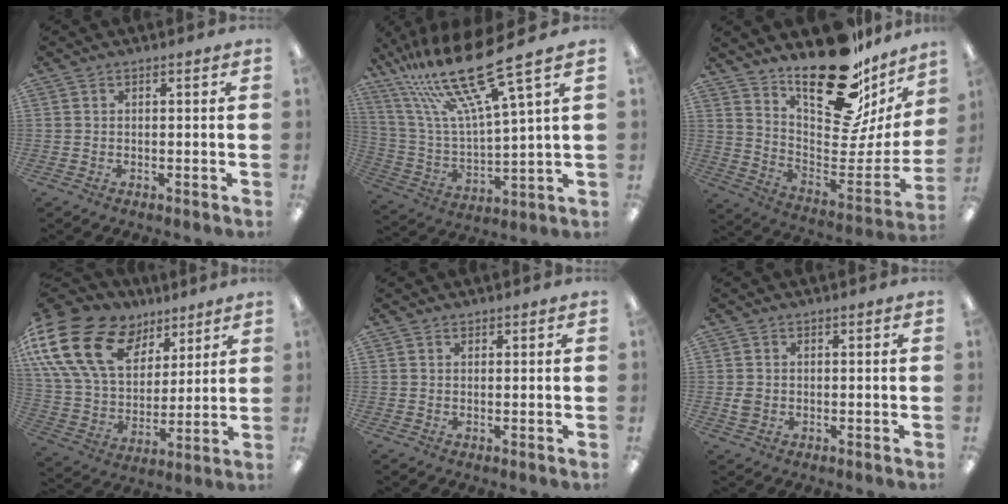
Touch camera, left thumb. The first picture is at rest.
{"total": 23.3, "force": [16.7, 4.2, 15.7], "torque": [-0.323, -0.097, 0.273]}
{"total": 24.6, "force": [18.7, 9.4, 12.9], "torque": [-0.148, -0.149, 0.316]}
{"total": 22.8, "force": [10.6, 15.2, 13.2], "torque": [-0.273, -0.039, 0.195]}
{"total": 0.7, "force": [0.4, 0.5, -0.3], "torque": [0.004, 0.002, 0.008]}
{"total": 2.1, "force": [-0.3, 2.0, 0.6], "torque": [-0.003, 0.002, -0.008]}